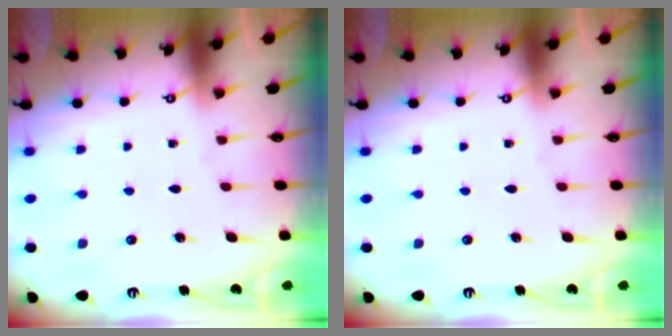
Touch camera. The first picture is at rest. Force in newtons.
{"total": 0.0}